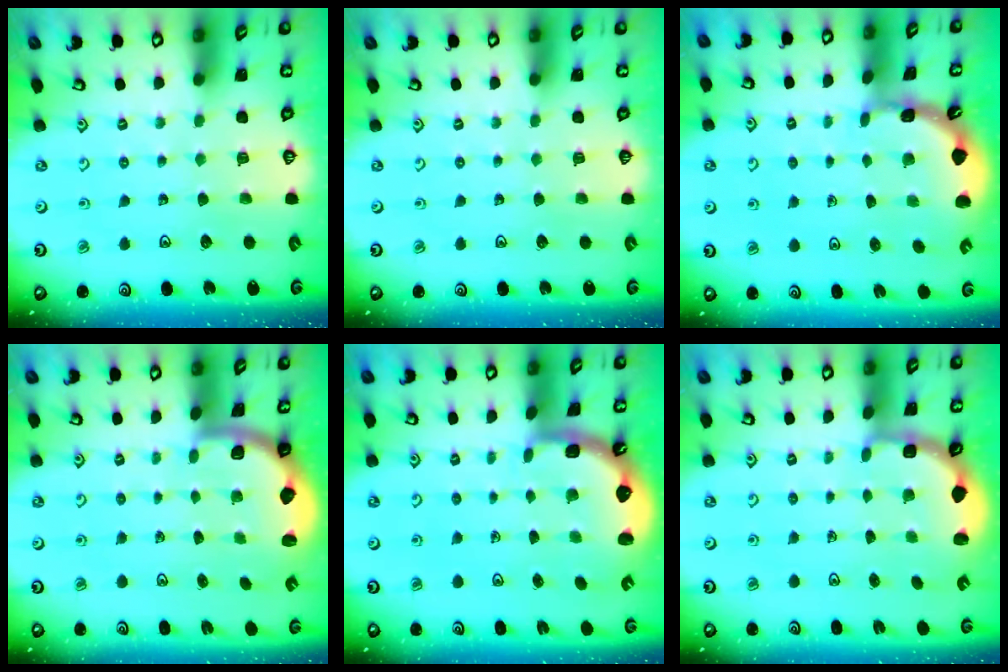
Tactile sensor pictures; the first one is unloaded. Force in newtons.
{"total": 0.0}
{"total": 1.6, "press": 1.6, "slide": 0.3}
{"total": 2.0, "press": 2.0, "slide": 0.5}
{"total": 2.7, "press": 1.5, "slide": 2.2}
{"total": 2.9, "press": 2.3, "slide": 1.7}